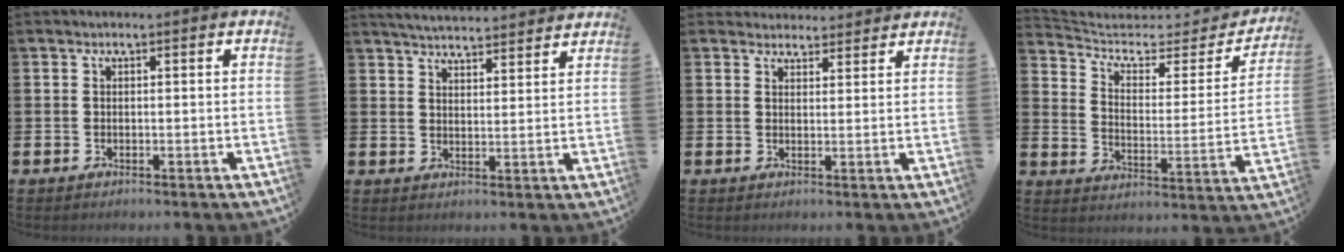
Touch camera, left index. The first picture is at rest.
{"total": 4.7, "force": [4.7, 0.1, 0.2], "torque": [-0.015, -0.030, 0.082]}
{"total": 3.2, "force": [3.0, 0.9, -0.3], "torque": [0.009, -0.017, 0.055]}
{"total": 5.7, "force": [4.6, 2.7, 2.0], "torque": [-0.062, -0.037, 0.073]}